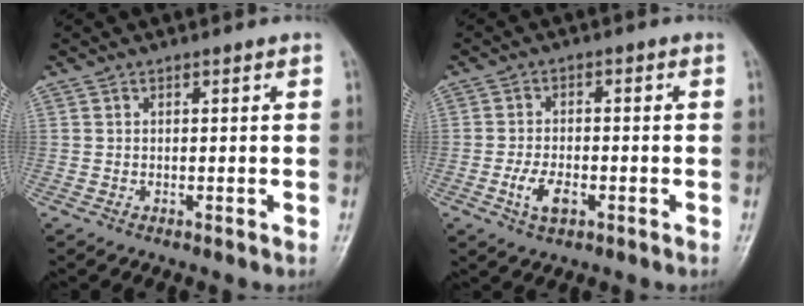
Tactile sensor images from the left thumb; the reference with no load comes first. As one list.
[{"total": 5.1, "force": [-2.1, 2.8, 3.8], "torque": [-0.069, 0.010, -0.038]}]